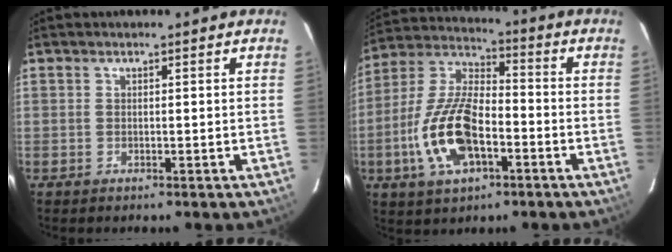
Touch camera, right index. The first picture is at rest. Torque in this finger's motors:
{"motor_torque": [1.52, -0.61, 0.89, 0.21]}